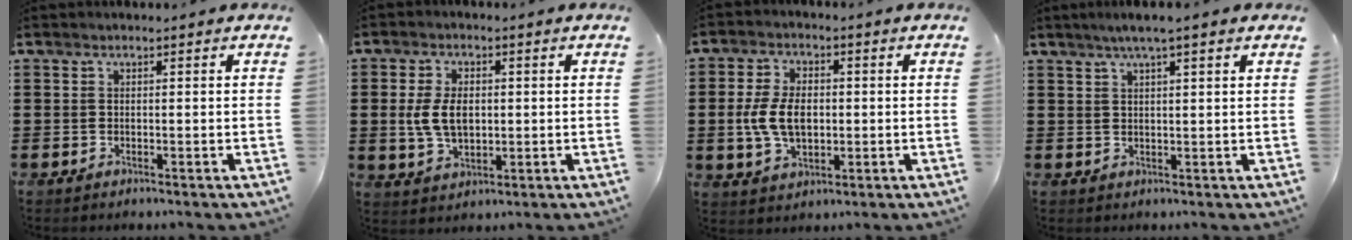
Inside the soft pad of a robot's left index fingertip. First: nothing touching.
{"total": 6.2, "force": [0.4, 3.8, 4.9], "torque": [-0.105, 0.006, 0.000]}
{"total": 7.4, "force": [-0.3, 4.5, 5.9], "torque": [-0.132, 0.008, -0.010]}
{"total": 3.2, "force": [1.9, 0.0, 2.5], "torque": [-0.050, 0.004, 0.033]}